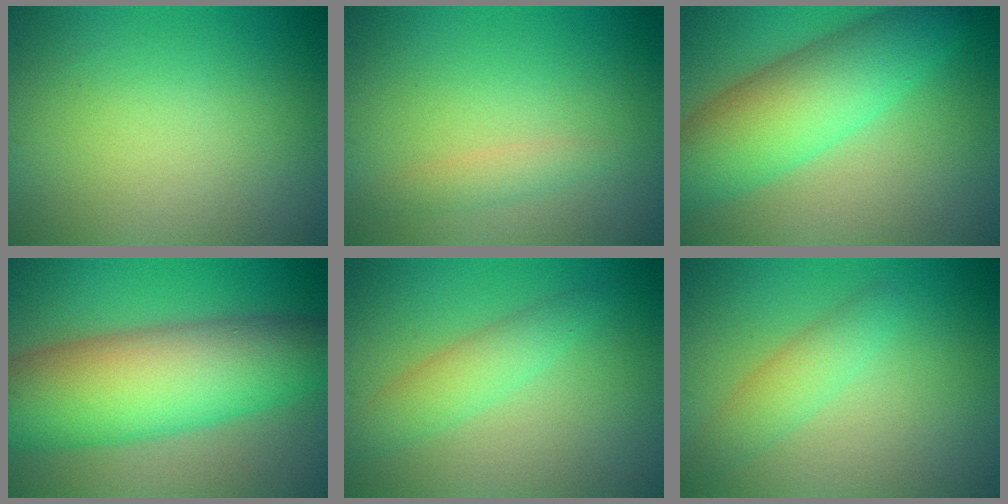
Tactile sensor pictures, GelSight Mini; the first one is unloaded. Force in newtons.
{"total": 1.3, "press": 1.3, "slide": 0.1}
{"total": 8.0, "press": 8.0, "slide": 0.1}
{"total": 11.6, "press": 11.6, "slide": 0.1}
{"total": 2.7, "press": 2.7, "slide": 0.1}
{"total": 2.3, "press": 2.3, "slide": 0.1}